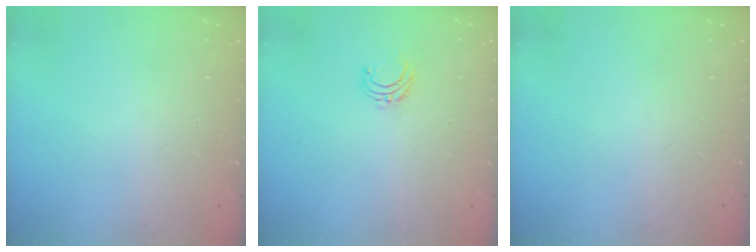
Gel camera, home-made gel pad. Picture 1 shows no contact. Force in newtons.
{"total": 4.7, "press": 4.7, "slide": 0.4}
{"total": 0.0}